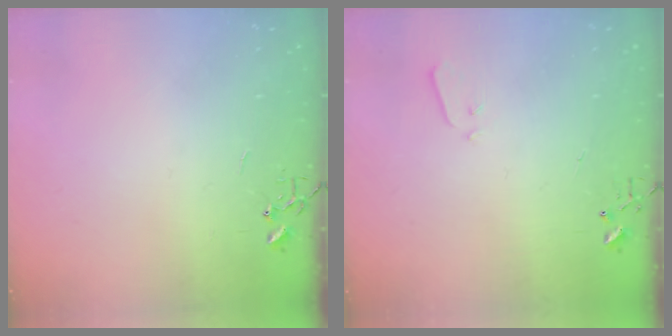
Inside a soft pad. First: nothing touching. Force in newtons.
{"total": 3.3, "press": 3.2, "slide": 0.5}